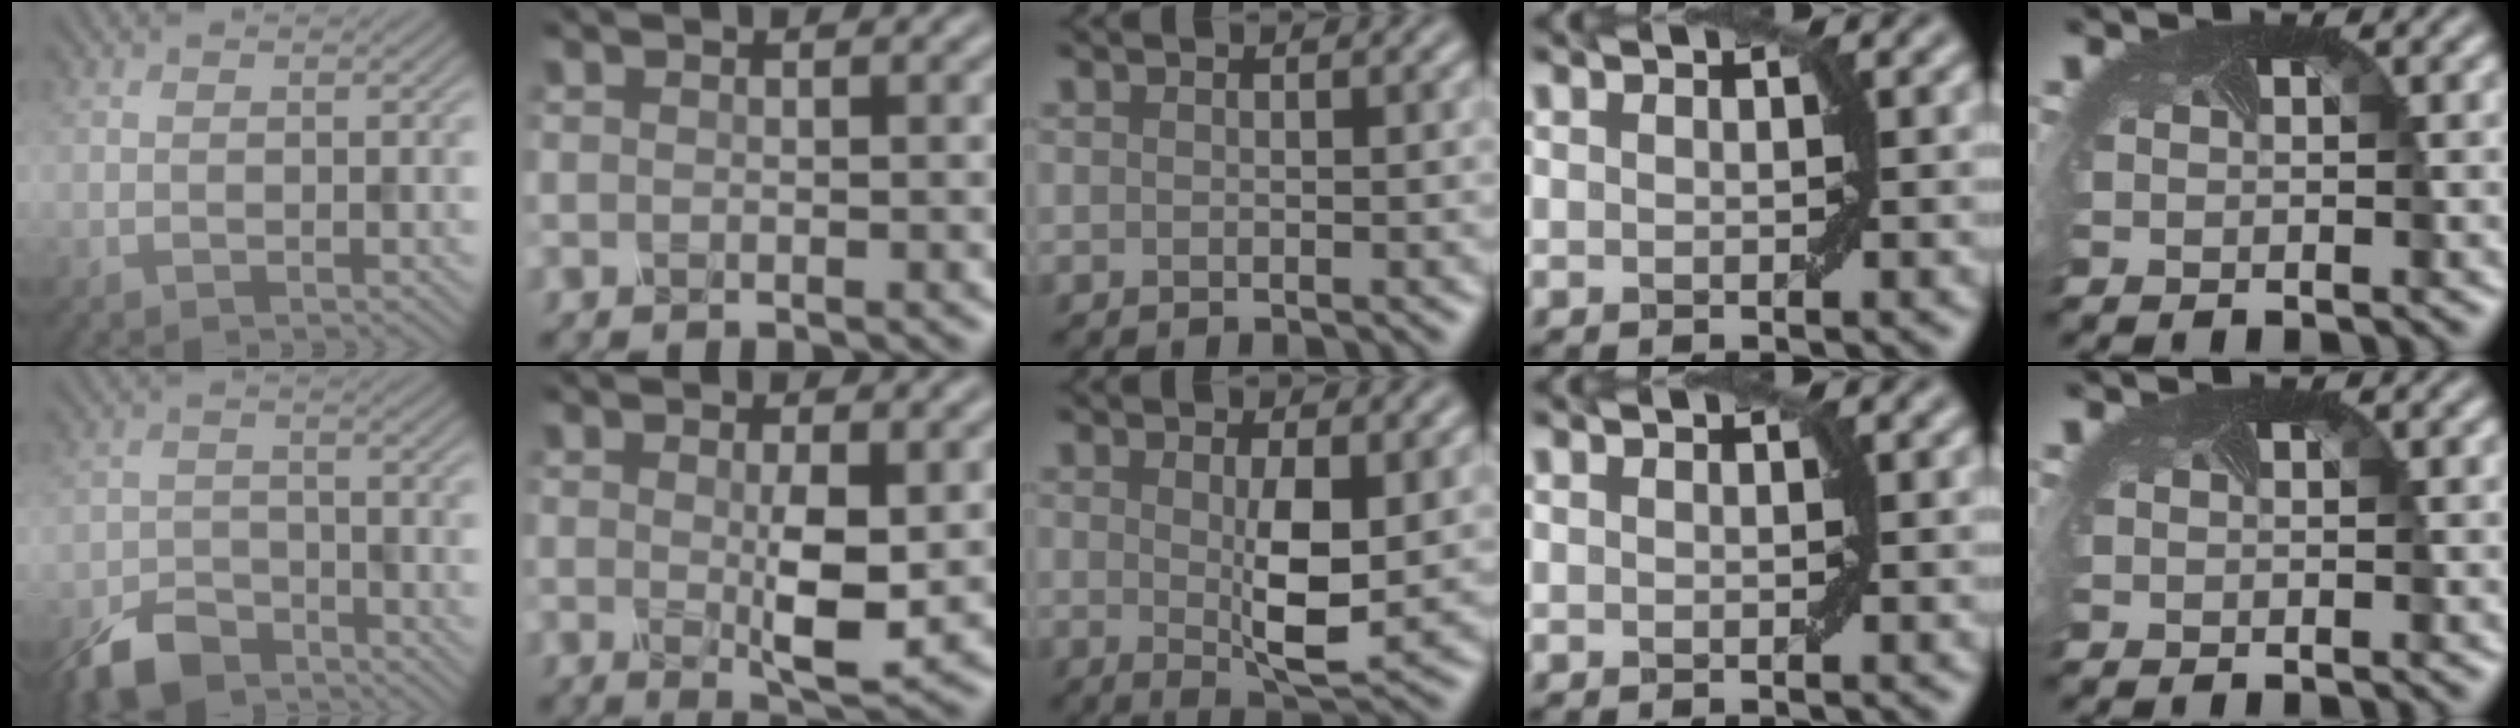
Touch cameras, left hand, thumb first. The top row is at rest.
{"thumb": {"total": 6.8, "force": [-5.4, 3.0, 2.7], "torque": [-0.052, -0.008, -0.112]}, "index": {"total": 3.5, "force": [0.1, 0.7, 3.4], "torque": [-0.077, -0.007, 0.010]}, "middle": {"total": 4.2, "force": [0.2, 1.0, 4.0], "torque": [-0.077, -0.010, 0.009]}}